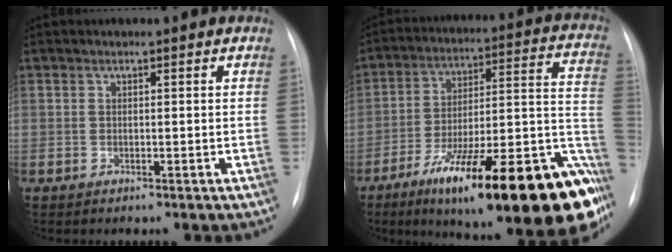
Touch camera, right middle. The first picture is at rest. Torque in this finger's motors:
{"motor_torque": [1.13, -1.01, 1.05, 0.21]}